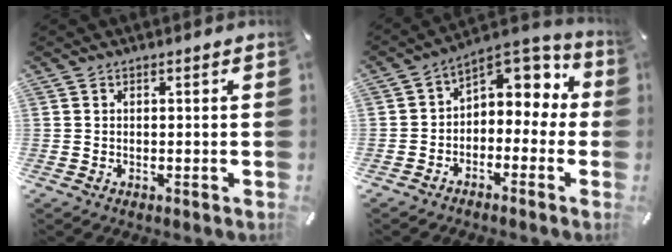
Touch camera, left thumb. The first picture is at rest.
{"total": 6.1, "force": [1.7, 5.2, 2.7], "torque": [-0.040, -0.017, 0.028]}